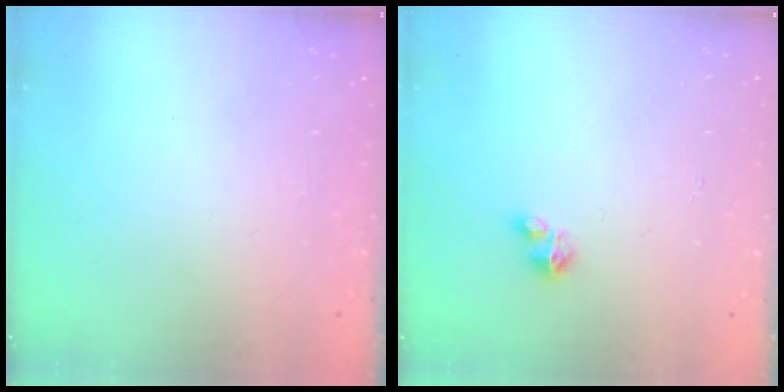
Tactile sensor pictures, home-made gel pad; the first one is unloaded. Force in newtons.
{"total": 2.1, "press": 2.1, "slide": 0.2}